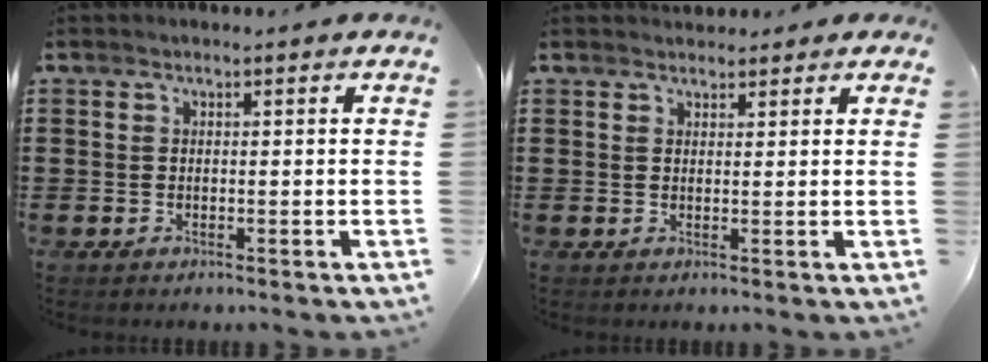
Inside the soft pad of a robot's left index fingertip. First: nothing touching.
{"total": 1.8, "force": [1.7, 0.7, 0.1], "torque": [0.001, 0.002, 0.030]}